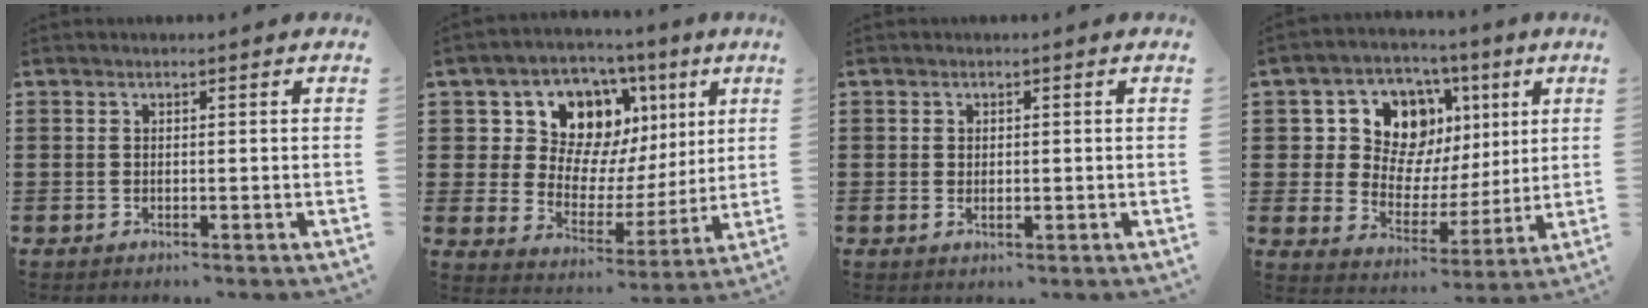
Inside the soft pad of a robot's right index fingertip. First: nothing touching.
{"total": 12.0, "force": [6.0, 8.6, 5.8], "torque": [-0.138, -0.024, 0.114]}
{"total": 0.7, "force": [0.1, 0.5, 0.4], "torque": [-0.008, 0.006, 0.001]}
{"total": 11.8, "force": [4.9, 9.0, 5.9], "torque": [-0.142, -0.002, 0.097]}